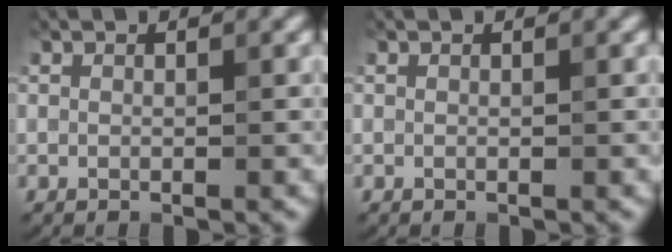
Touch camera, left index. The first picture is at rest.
{"total": 0.0}